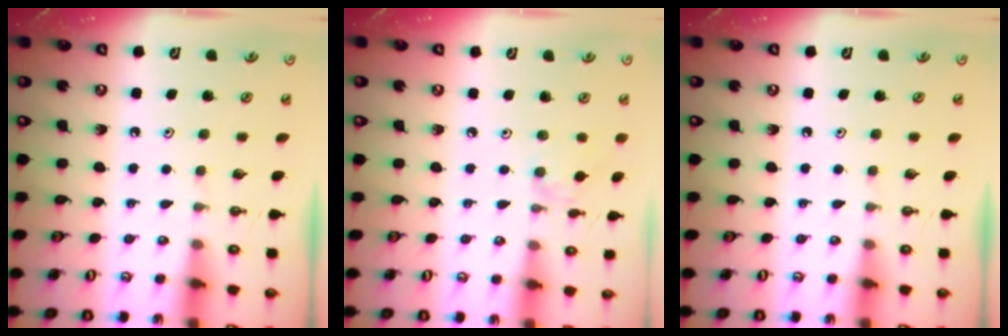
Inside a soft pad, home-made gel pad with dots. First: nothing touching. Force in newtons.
{"total": 2.4, "press": 2.3, "slide": 0.5}
{"total": 0.0}